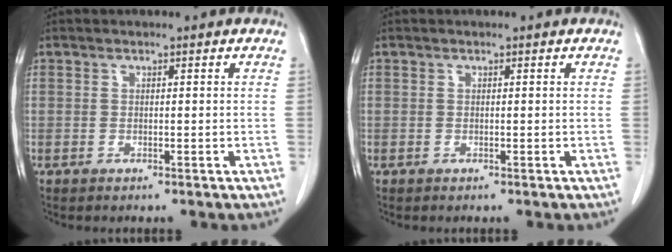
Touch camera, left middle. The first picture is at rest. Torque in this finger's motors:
{"motor_torque": [0.00, 0.00, 0.00, 0.00]}